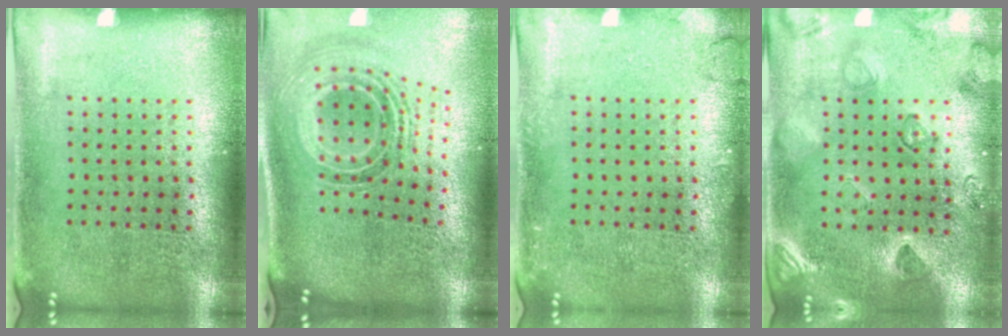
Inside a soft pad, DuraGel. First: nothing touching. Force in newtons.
{"total": 1.6, "press": 1.2, "slide": 1.0}
{"total": 1.2, "press": 1.1, "slide": 0.2}
{"total": 2.3, "press": 2.1, "slide": 1.0}